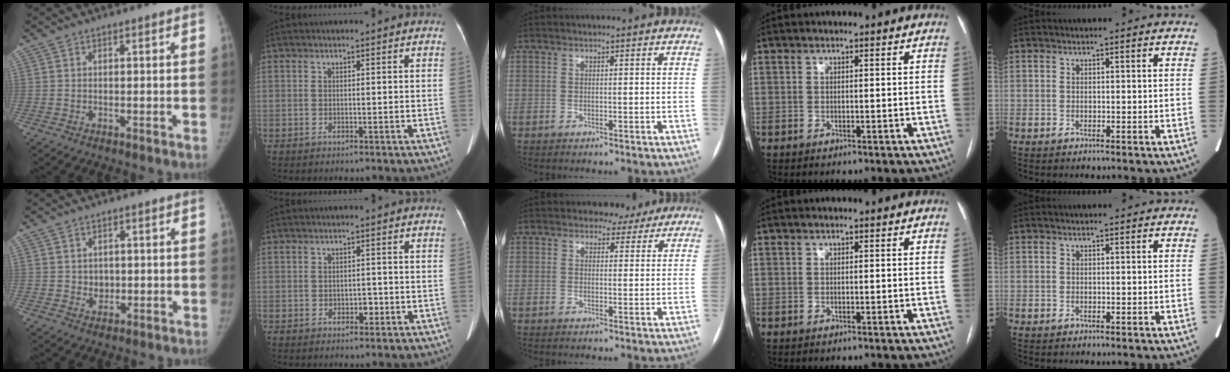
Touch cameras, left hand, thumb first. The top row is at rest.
{"thumb": {"total": 2.6, "force": [0.2, 2.3, 1.2], "torque": [-0.005, -0.002, 0.008]}, "index": {"total": 1.6, "force": [-0.5, 1.1, 1.0], "torque": [-0.013, 0.002, -0.004]}, "middle": {"total": 3.4, "force": [2.9, 1.8, 0.4], "torque": [-0.003, 0.002, 0.030]}}